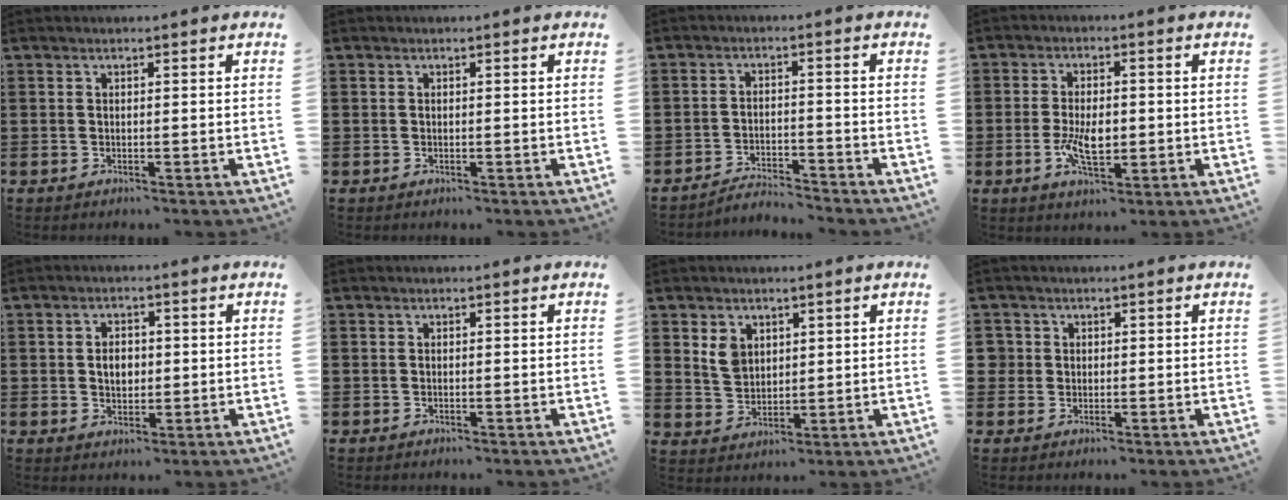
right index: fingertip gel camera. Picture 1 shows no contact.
{"total": 0.0}
{"total": 3.1, "force": [-3.1, 0.0, 0.1], "torque": [-0.010, 0.002, -0.065]}
{"total": 5.9, "force": [-1.0, 2.6, 5.2], "torque": [-0.097, -0.004, -0.019]}
{"total": 3.1, "force": [0.1, 2.0, 2.3], "torque": [-0.041, 0.005, -0.003]}
{"total": 0.0}
{"total": 4.1, "force": [2.1, 3.1, 1.8], "torque": [-0.048, 0.012, 0.039]}
{"total": 2.0, "force": [0.4, 2.0, 0.3], "torque": [-0.017, 0.011, 0.005]}